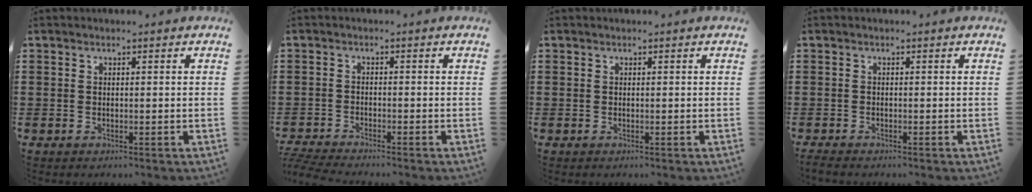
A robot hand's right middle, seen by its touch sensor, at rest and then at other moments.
{"total": 2.8, "force": [-2.8, 0.0, 0.6], "torque": [-0.025, -0.005, -0.062]}
{"total": 0.0}
{"total": 0.8, "force": [-0.8, 0.1, 0.2], "torque": [-0.005, -0.004, -0.014]}